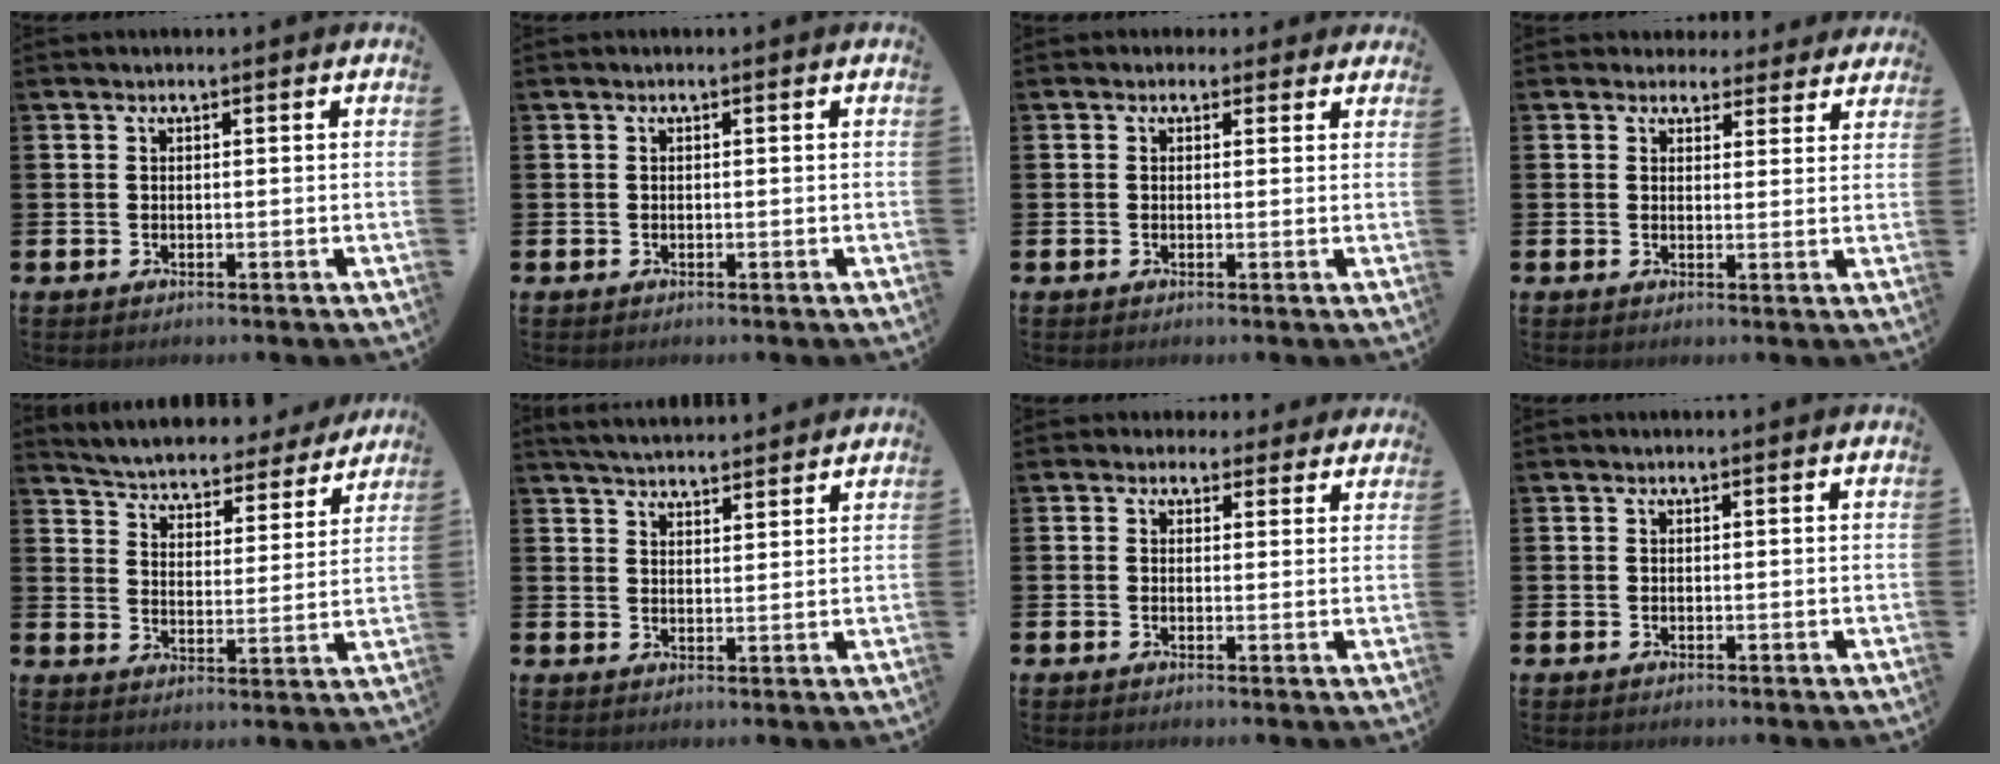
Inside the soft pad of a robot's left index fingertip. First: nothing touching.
{"total": 0.0}
{"total": 1.2, "force": [0.8, 1.0, 0.1], "torque": [-0.003, 0.007, 0.012]}
{"total": 3.4, "force": [3.0, 1.6, 0.1], "torque": [0.004, -0.019, 0.050]}
{"total": 4.6, "force": [4.5, 1.0, 0.5], "torque": [-0.040, -0.040, 0.073]}
{"total": 4.5, "force": [4.5, 0.3, 0.3], "torque": [-0.018, -0.027, 0.081]}
{"total": 3.0, "force": [2.5, 1.6, 0.0], "torque": [-0.001, -0.010, 0.043]}
{"total": 0.0}